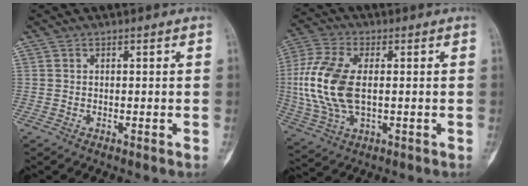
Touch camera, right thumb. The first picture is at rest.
{"total": 15.1, "force": [0.3, 8.2, 12.7], "torque": [-0.284, 0.003, 0.006]}